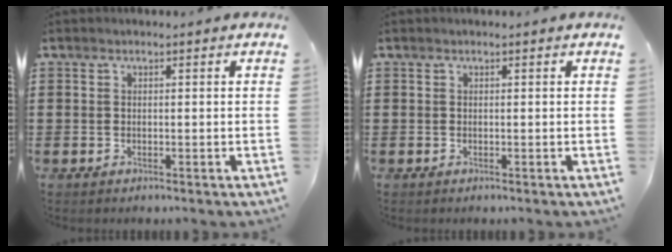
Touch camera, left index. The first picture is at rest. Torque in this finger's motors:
{"motor_torque": [-0.01, -0.14, 0.00, 0.01]}